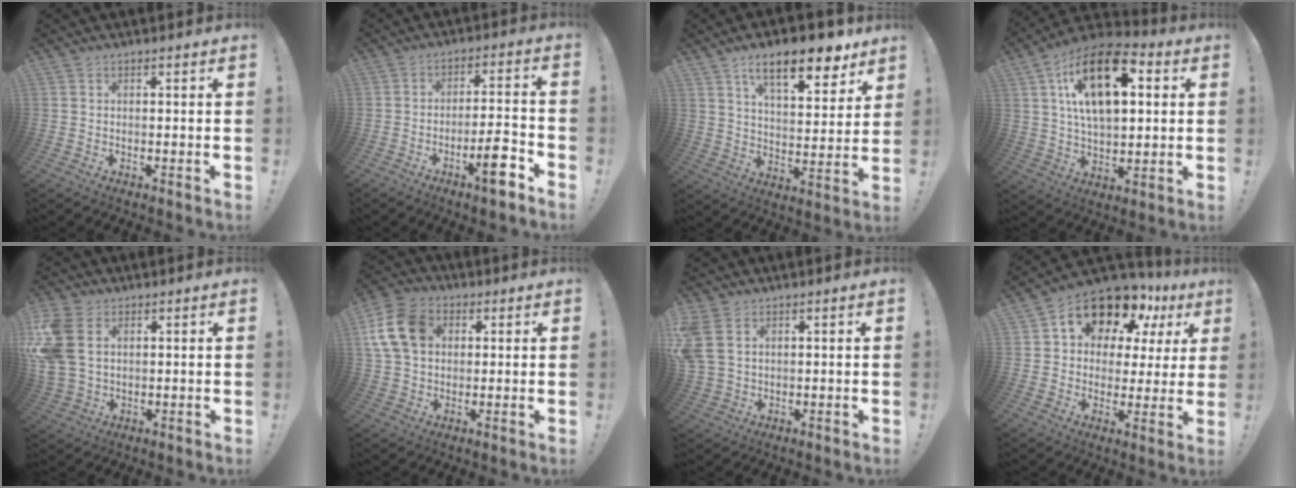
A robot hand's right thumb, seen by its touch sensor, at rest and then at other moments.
{"total": 9.6, "force": [-5.7, 2.1, 7.4], "torque": [-0.092, 0.026, -0.100]}
{"total": 15.8, "force": [10.0, 5.2, 11.1], "torque": [-0.161, -0.060, 0.161]}
{"total": 20.2, "force": [6.5, 11.1, 15.5], "torque": [-0.260, -0.016, 0.105]}
{"total": 13.1, "force": [3.8, 9.0, 8.7], "torque": [-0.188, -0.009, 0.075]}
{"total": 13.8, "force": [3.6, 10.6, 8.2], "torque": [-0.158, 0.002, 0.074]}
{"total": 8.9, "force": [3.3, 6.0, 5.6], "torque": [-0.130, -0.007, 0.069]}
{"total": 13.3, "force": [9.4, 7.3, 5.9], "torque": [-0.091, -0.077, 0.164]}